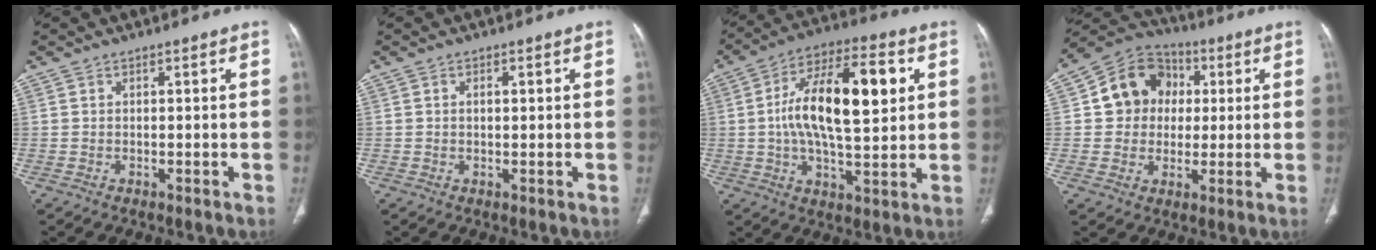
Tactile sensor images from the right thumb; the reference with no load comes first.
{"total": 1.6, "force": [0.3, 0.8, 1.4], "torque": [-0.027, 0.005, 0.005]}
{"total": 19.3, "force": [3.1, 8.1, 17.2], "torque": [-0.283, 0.017, 0.048]}
{"total": 12.3, "force": [1.8, 10.9, 5.4], "torque": [-0.054, 0.015, 0.022]}